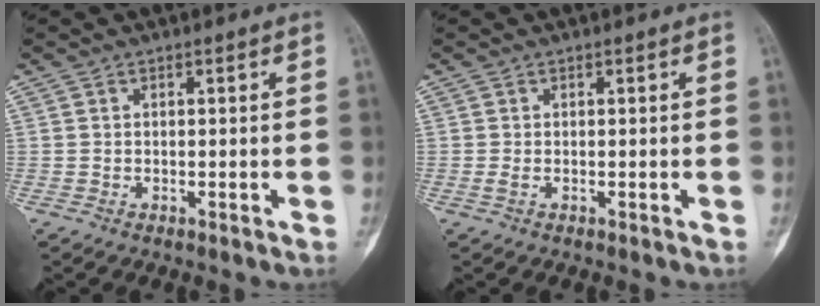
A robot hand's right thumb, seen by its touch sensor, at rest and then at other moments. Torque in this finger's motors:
{"motor_torque": [0.33, 0.33, 0.10, 0.02, 0.00]}